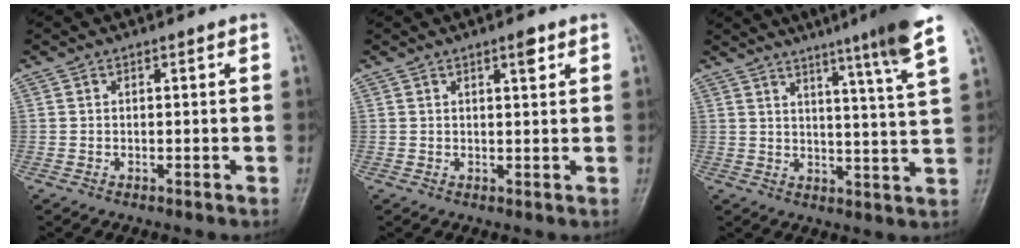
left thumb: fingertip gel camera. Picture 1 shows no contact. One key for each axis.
{"total": 2.4, "fx": 1.4, "fy": 0.7, "fz": 1.9, "tx": -0.023, "ty": -0.007, "tz": 0.021}
{"total": 13.5, "fx": 9.2, "fy": -0.7, "fz": 9.9, "tx": -0.143, "ty": -0.040, "tz": 0.112}